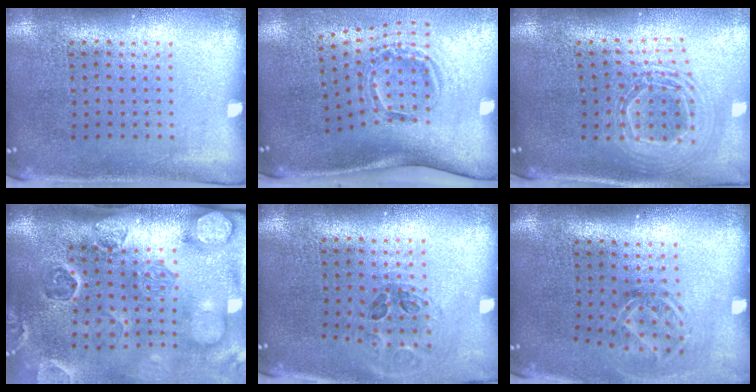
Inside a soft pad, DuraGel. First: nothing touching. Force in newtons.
{"total": 2.1, "press": 1.2, "slide": 1.6}
{"total": 2.2, "press": 1.8, "slide": 1.4}
{"total": 4.7, "press": 3.5, "slide": 3.2}
{"total": 1.0, "press": 1.0, "slide": 0.1}
{"total": 1.8, "press": 1.3, "slide": 1.3}